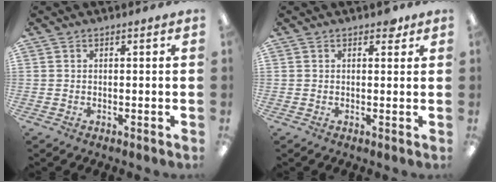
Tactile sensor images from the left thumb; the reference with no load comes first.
{"total": 2.3, "force": [1.5, 1.3, 1.3], "torque": [-0.003, -0.006, 0.021]}